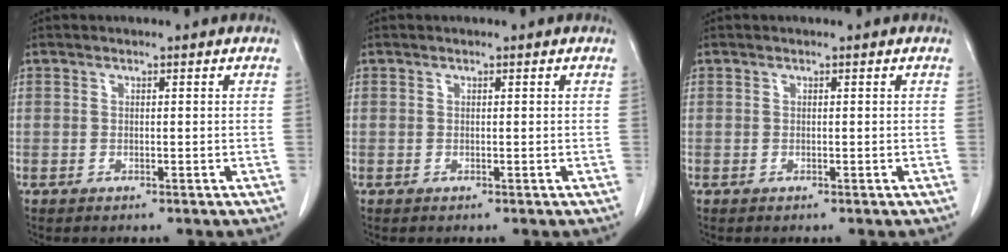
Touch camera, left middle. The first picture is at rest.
{"total": 0.0}
{"total": 0.0}